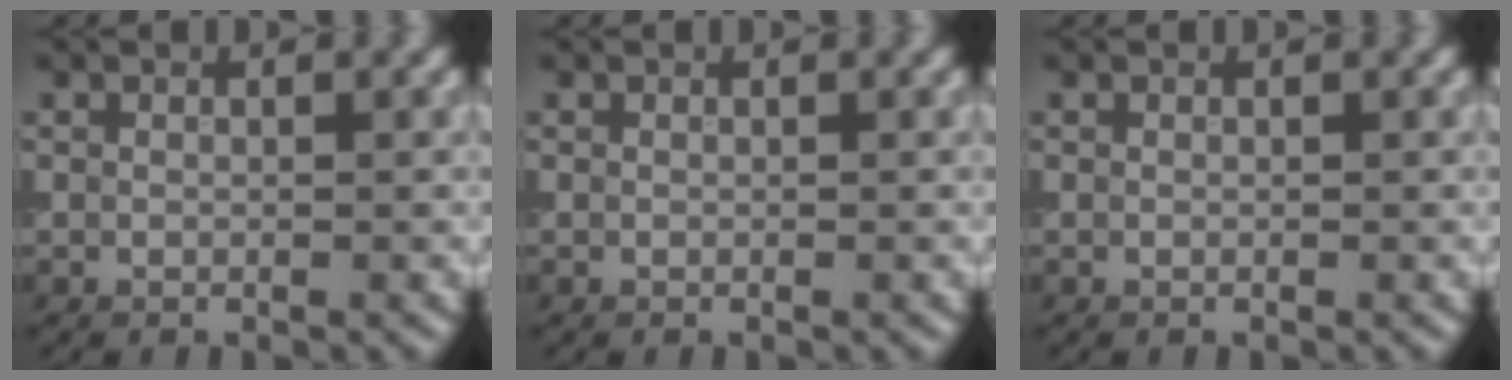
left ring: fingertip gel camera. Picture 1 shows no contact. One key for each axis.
{"total": 0.0}
{"total": 0.0}